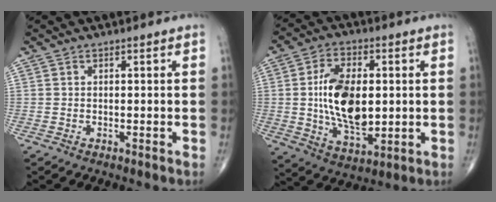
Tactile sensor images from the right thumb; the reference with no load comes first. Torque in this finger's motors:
{"motor_torque": [1.72, 2.72, 1.90, 0.34, 0.28]}